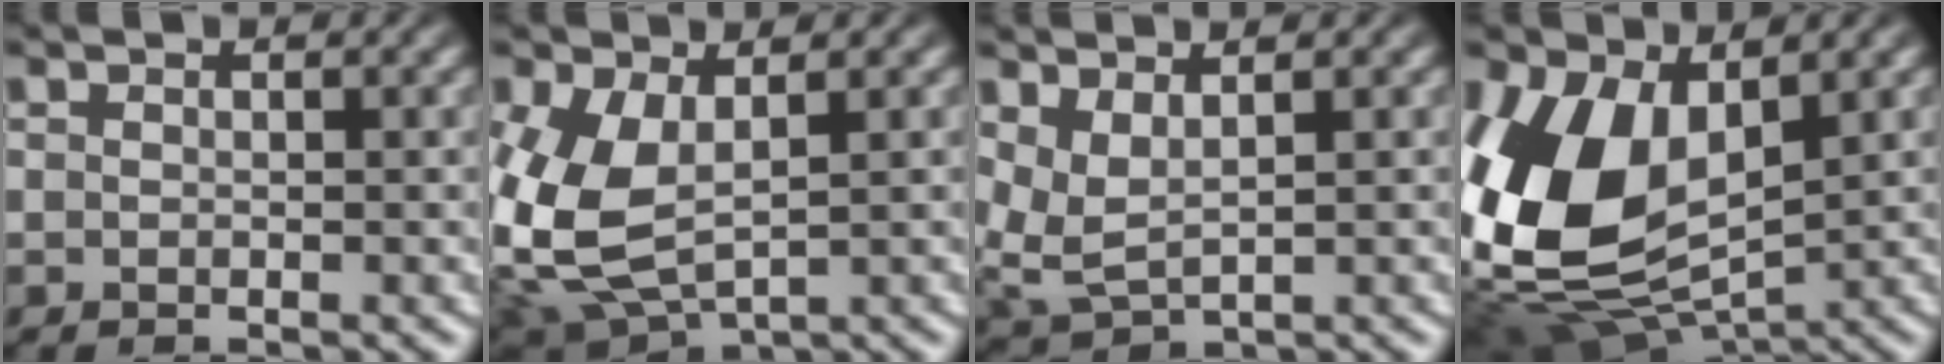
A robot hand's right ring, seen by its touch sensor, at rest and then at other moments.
{"total": 8.5, "force": [-0.6, 6.8, 5.1], "torque": [-0.163, -0.045, 0.015]}
{"total": 4.9, "force": [1.0, 4.1, 2.3], "torque": [-0.095, -0.029, 0.032]}
{"total": 12.2, "force": [-0.7, 8.6, 8.6], "torque": [-0.206, -0.048, 0.015]}